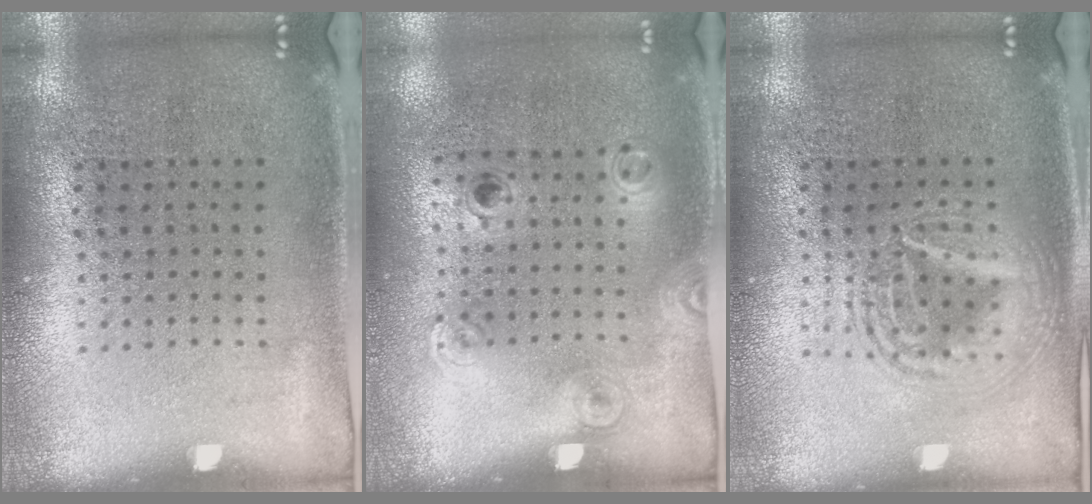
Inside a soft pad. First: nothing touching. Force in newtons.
{"total": 1.1, "press": 0.8, "slide": 0.8}
{"total": 2.9, "press": 2.8, "slide": 0.4}